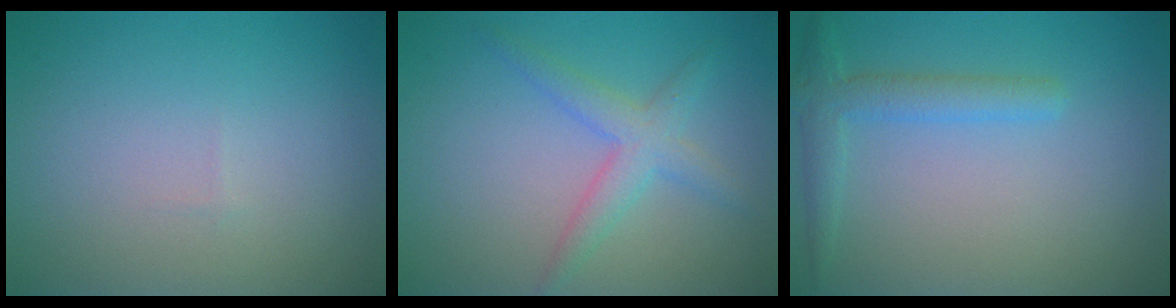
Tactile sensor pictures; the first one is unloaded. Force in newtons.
{"total": 2.9, "press": 2.9, "slide": 0.1}
{"total": 2.6, "press": 2.6, "slide": 0.2}